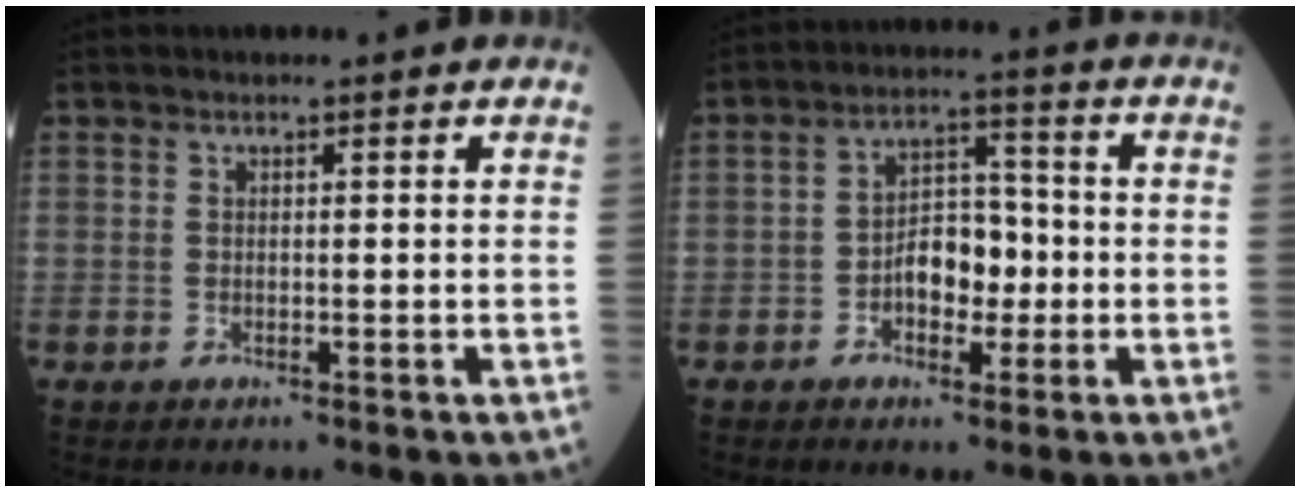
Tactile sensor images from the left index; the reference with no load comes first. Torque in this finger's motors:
{"motor_torque": [0.12, 0.05, 0.13, 0.03]}